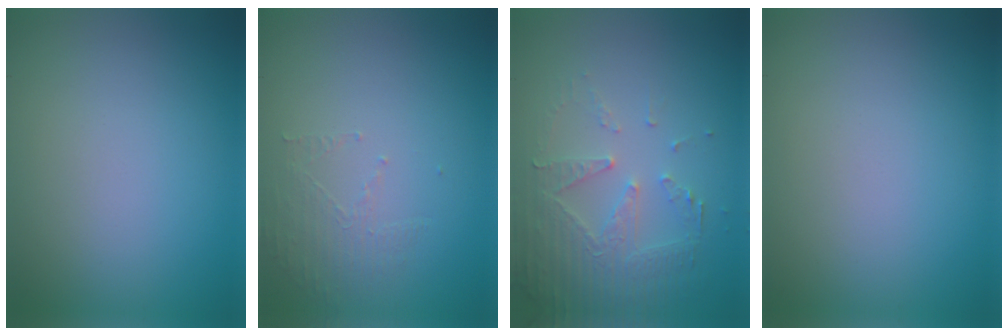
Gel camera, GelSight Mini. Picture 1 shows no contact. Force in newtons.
{"total": 1.5, "press": 0.5, "slide": 1.4}
{"total": 5.4, "press": 3.7, "slide": 3.9}
{"total": 0.0}